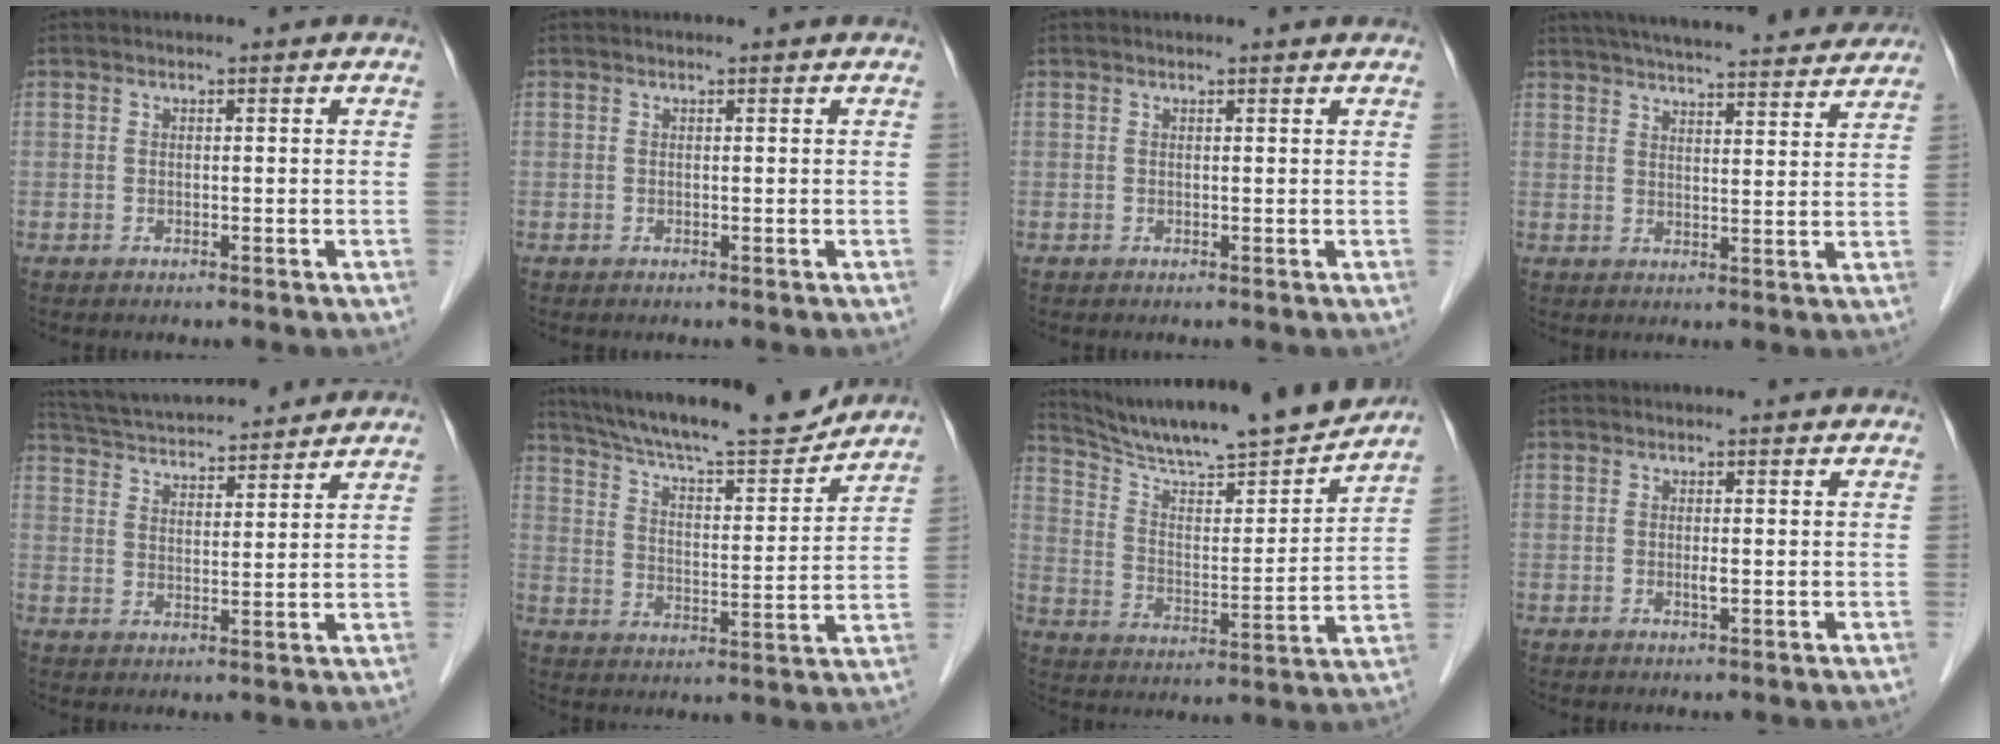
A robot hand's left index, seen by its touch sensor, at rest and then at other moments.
{"total": 0.0}
{"total": 1.2, "force": [1.2, 0.0, 0.2], "torque": [-0.011, 0.001, 0.012]}
{"total": 23.6, "force": [21.4, 3.2, 9.4], "torque": [-0.149, 0.016, 0.281]}
{"total": 16.1, "force": [14.9, 2.3, 5.6], "torque": [-0.102, 0.036, 0.235]}
{"total": 18.0, "force": [16.6, 1.8, 6.8], "torque": [-0.118, -0.002, 0.250]}
{"total": 19.0, "force": [17.5, 0.5, 7.3], "torque": [-0.130, -0.020, 0.274]}
{"total": 0.8, "force": [-0.1, 0.1, 0.8], "torque": [-0.016, -0.004, -0.002]}